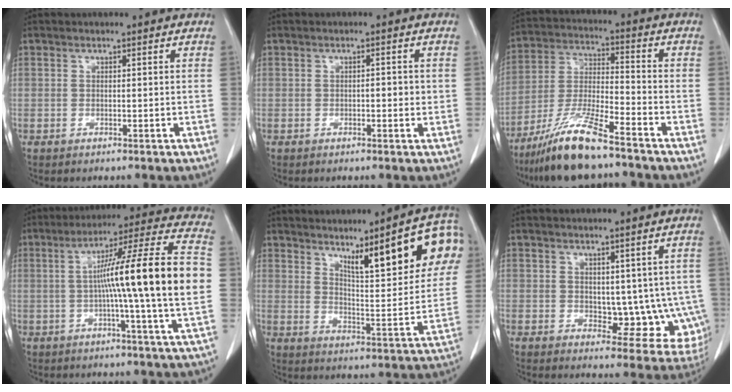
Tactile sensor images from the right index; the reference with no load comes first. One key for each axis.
{"total": 3.6, "fx": -0.1, "fy": 1.5, "fz": 3.3, "tx": -0.045, "ty": 0.004, "tz": -0.001}
{"total": 12.3, "fx": -9.4, "fy": 1.0, "fz": 7.9, "tx": -0.163, "ty": -0.024, "tz": -0.178}
{"total": 19.1, "fx": -0.3, "fy": -1.4, "fz": 19.1, "tx": -0.288, "ty": 0.012, "tz": -0.022}
{"total": 17.5, "fx": 8.5, "fy": 3.0, "fz": 15.0, "tx": -0.195, "ty": 0.006, "tz": 0.121}
{"total": 9.1, "fx": -0.6, "fy": 5.6, "fz": 7.1, "tx": -0.060, "ty": 0.006, "tz": 0.006}